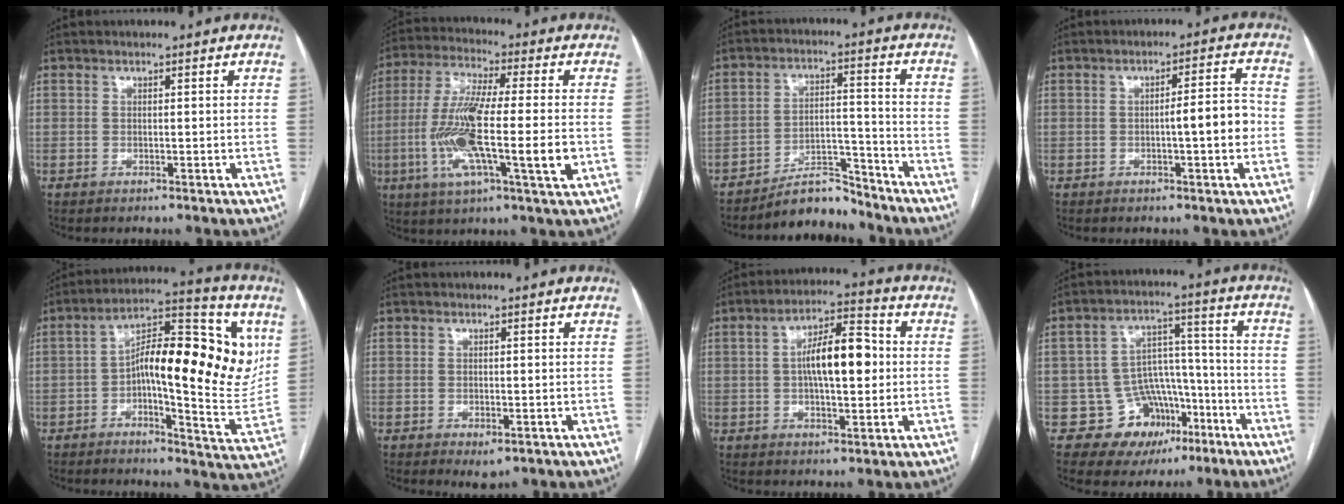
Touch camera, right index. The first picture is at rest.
{"total": 16.6, "force": [-3.0, 1.7, 16.3], "torque": [-0.316, -0.011, -0.057]}
{"total": 6.9, "force": [-6.6, 1.7, 1.2], "torque": [-0.016, 0.026, -0.110]}
{"total": 5.5, "force": [-1.0, 0.5, 5.4], "torque": [-0.075, 0.013, -0.013]}
{"total": 20.3, "force": [2.9, 5.7, 19.2], "torque": [-0.286, 0.035, 0.039]}
{"total": 2.4, "force": [-1.1, 1.0, 1.9], "torque": [-0.026, -0.002, -0.007]}
{"total": 10.6, "force": [0.6, 3.5, 10.0], "torque": [-0.174, 0.023, 0.008]}
{"total": 10.4, "force": [-5.2, 8.7, 2.3], "torque": [-0.014, 0.059, -0.068]}